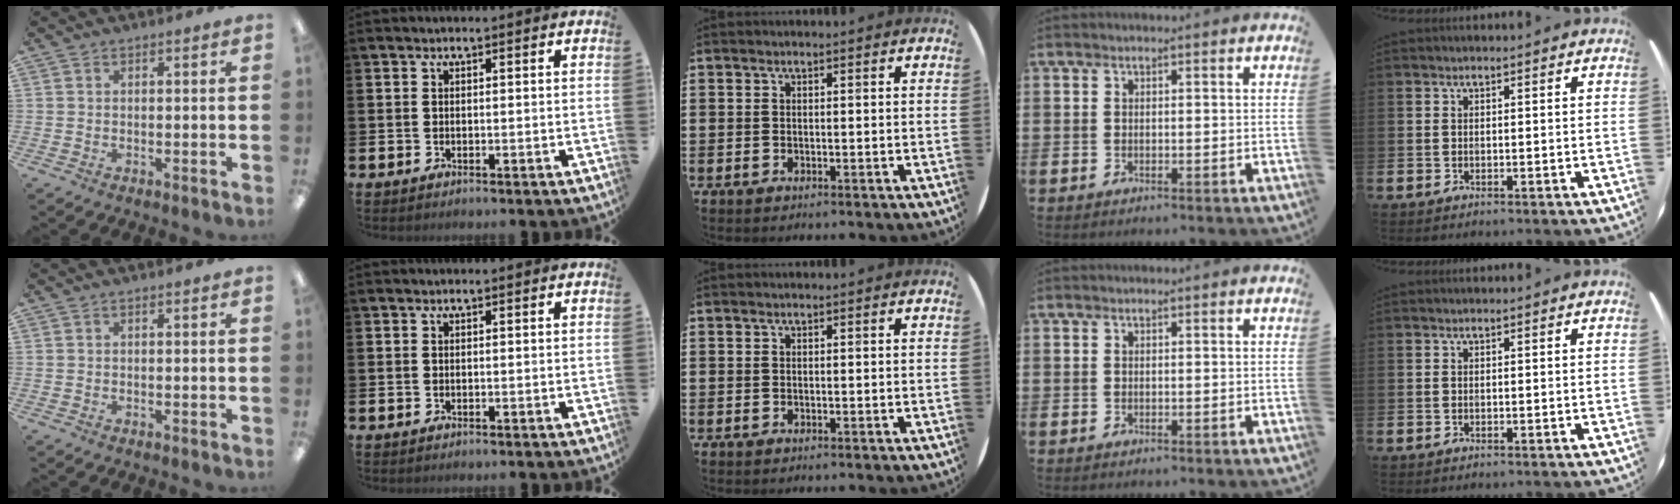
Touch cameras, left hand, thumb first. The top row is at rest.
{}